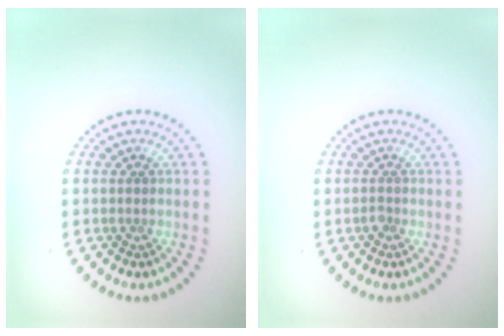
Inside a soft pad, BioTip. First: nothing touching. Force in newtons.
{"total": 0.8, "press": 0.6, "slide": 0.5}